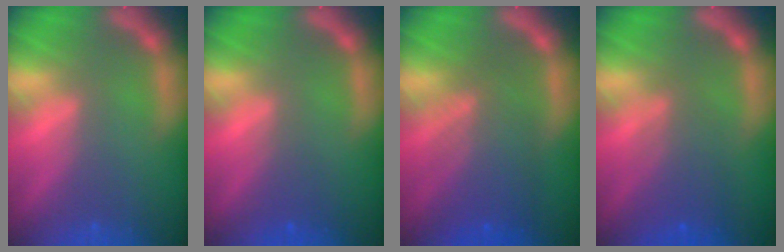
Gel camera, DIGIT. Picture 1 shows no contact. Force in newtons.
{"total": 1.4}
{"total": 6.6}
{"total": 4.1}